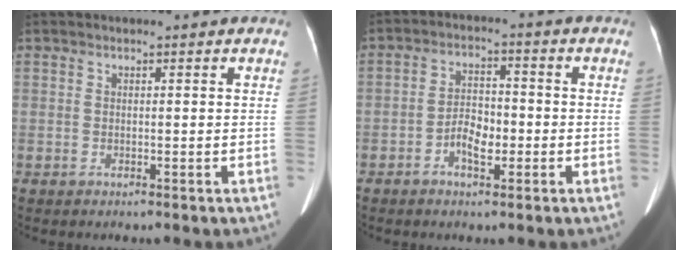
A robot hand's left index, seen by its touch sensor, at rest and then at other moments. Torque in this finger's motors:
{"motor_torque": [0.12, 0.06, 0.09, 0.03]}